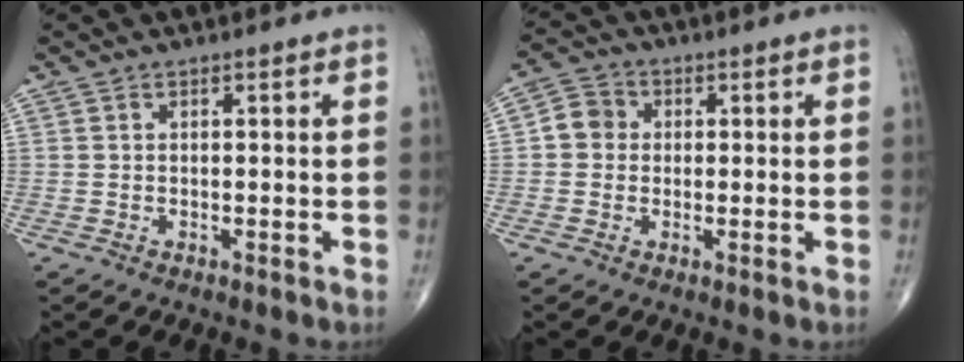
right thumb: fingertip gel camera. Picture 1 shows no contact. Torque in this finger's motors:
{"motor_torque": [-0.71, 0.30, 0.05, -0.02, 0.03]}